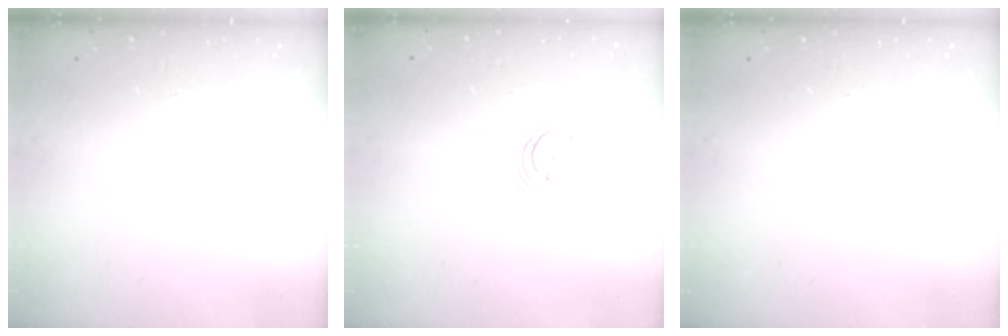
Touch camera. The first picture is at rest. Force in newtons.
{"total": 2.6, "press": 2.6, "slide": 0.2}
{"total": 0.0}